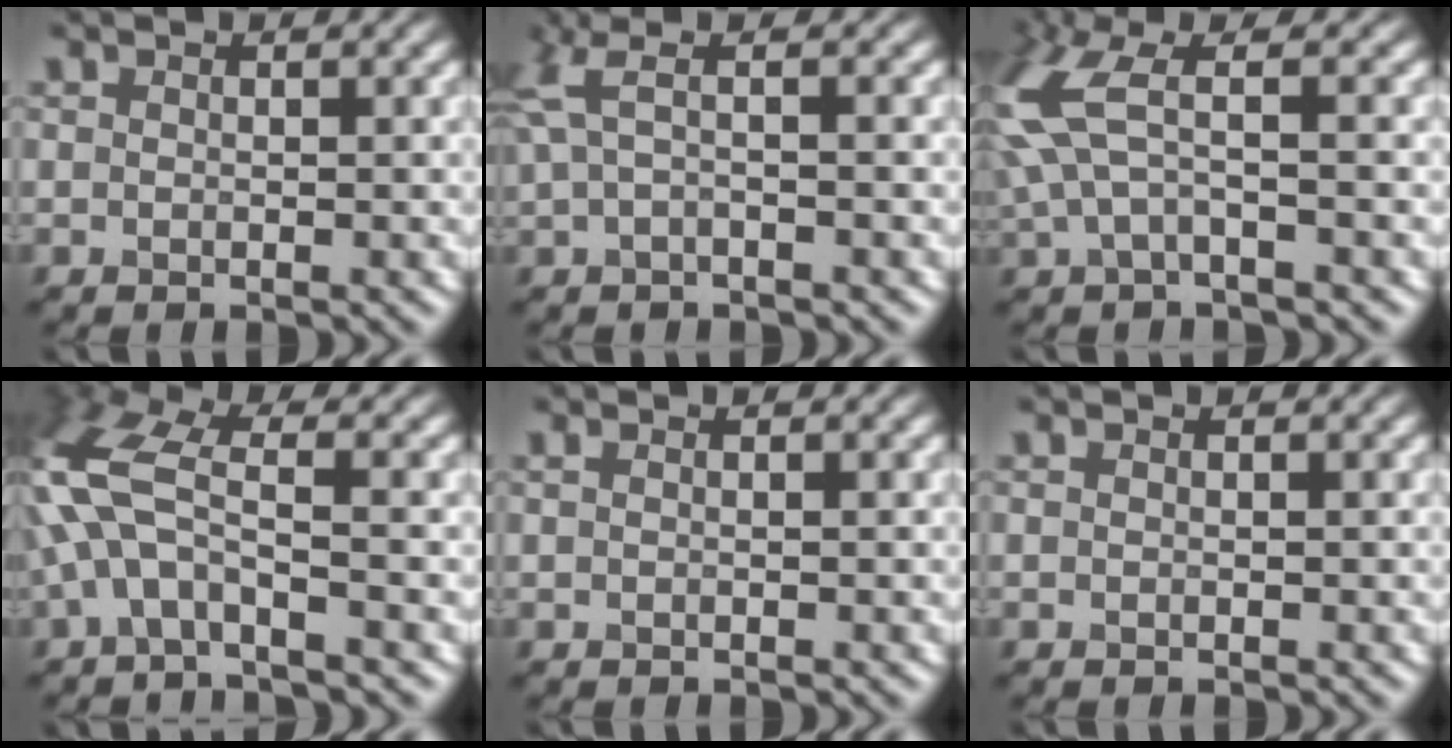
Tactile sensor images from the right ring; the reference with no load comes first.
{"total": 2.8, "force": [0.8, 0.7, 2.6], "torque": [-0.061, 0.007, 0.013]}
{"total": 4.9, "force": [1.2, 1.6, 4.5], "torque": [-0.121, 0.005, 0.021]}
{"total": 6.4, "force": [-1.1, 2.6, 5.8], "torque": [-0.138, 0.018, -0.038]}
{"total": 0.0}
{"total": 0.0}